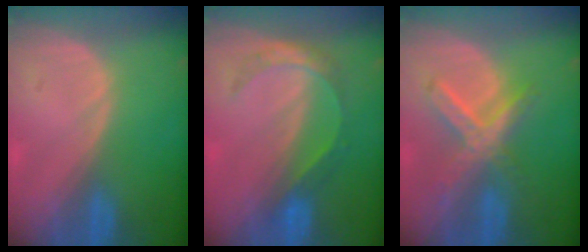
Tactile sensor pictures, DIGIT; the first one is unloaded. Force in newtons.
{"total": 5.6, "press": 4.8, "slide": 2.9}
{"total": 7.0, "press": 6.2, "slide": 3.3}